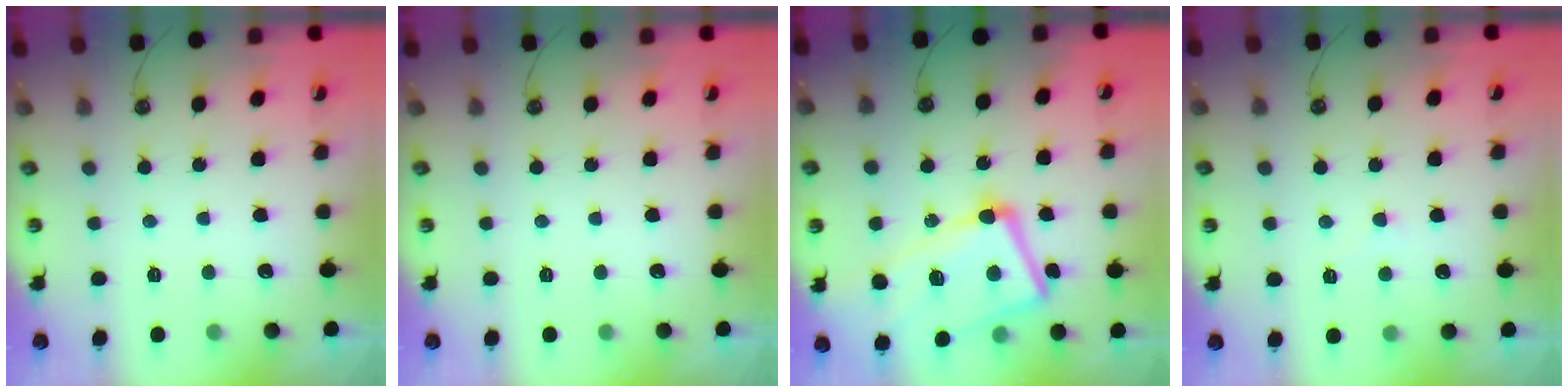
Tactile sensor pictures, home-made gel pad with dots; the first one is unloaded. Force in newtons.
{"total": 0.0}
{"total": 13.1, "press": 13.0, "slide": 0.8}
{"total": 4.6, "press": 4.6, "slide": 0.5}